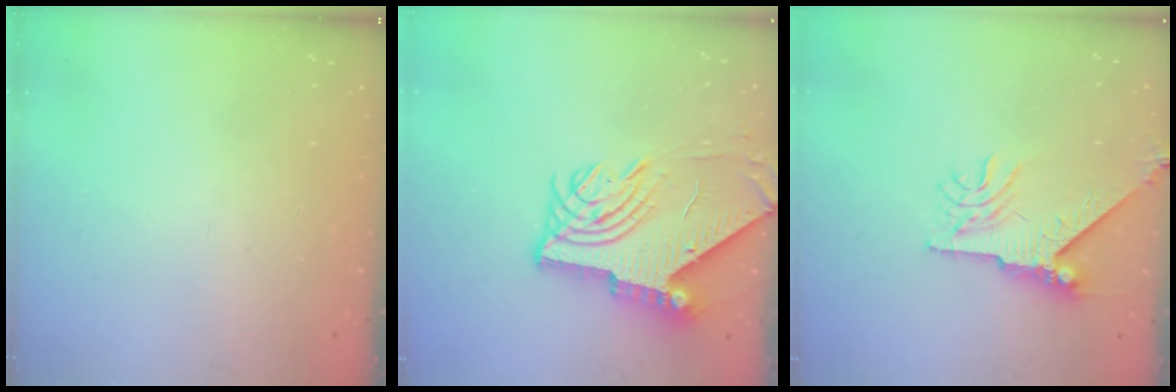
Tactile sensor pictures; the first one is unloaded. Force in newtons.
{"total": 10.9, "press": 10.8, "slide": 1.2}
{"total": 8.3, "press": 8.2, "slide": 0.8}